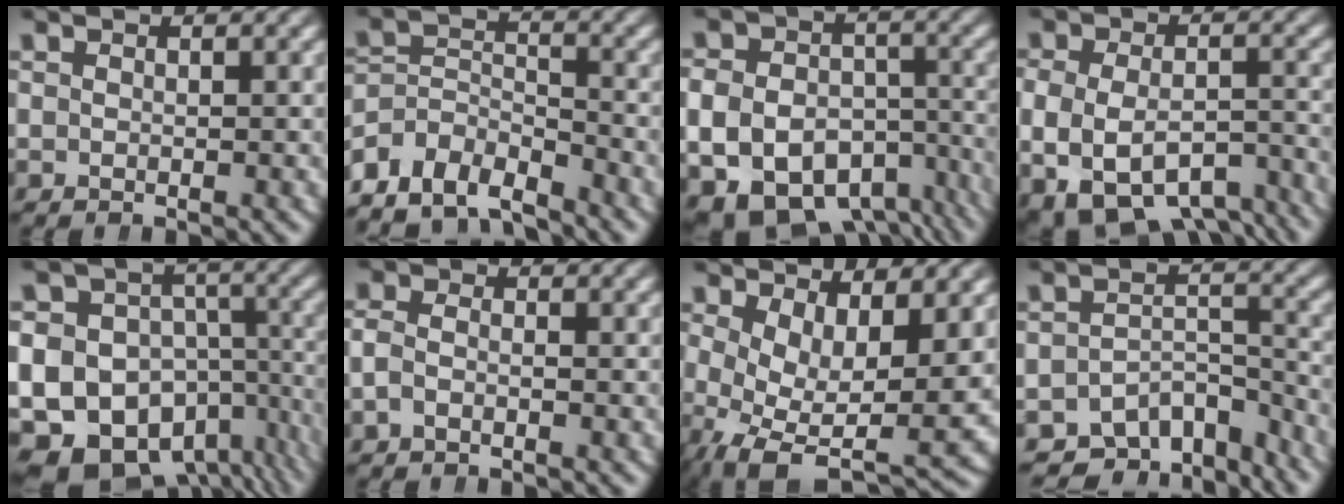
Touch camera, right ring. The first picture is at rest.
{"total": 8.4, "force": [-5.1, 5.8, 3.3], "torque": [-0.075, -0.043, -0.082]}
{"total": 13.1, "force": [-6.5, 9.7, 6.0], "torque": [-0.108, -0.050, -0.096]}
{"total": 10.8, "force": [-5.9, 7.0, 5.7], "torque": [-0.100, -0.034, -0.080]}
{"total": 19.5, "force": [-6.7, 16.1, 8.7], "torque": [-0.182, -0.086, -0.097]}
{"total": 1.8, "force": [-0.5, 1.4, 1.0], "torque": [-0.022, -0.004, -0.009]}
{"total": 7.8, "force": [-1.7, 4.4, 6.3], "torque": [-0.130, -0.060, 0.003]}
{"total": 8.4, "force": [-6.5, 4.0, 3.6], "torque": [-0.038, -0.020, -0.097]}